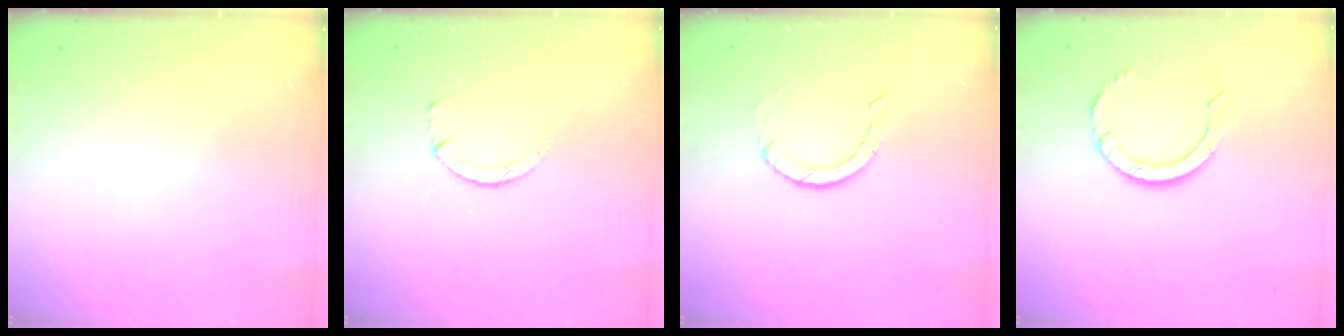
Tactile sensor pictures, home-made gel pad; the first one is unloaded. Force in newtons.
{"total": 1.4, "press": 1.4, "slide": 0.2}
{"total": 0.9, "press": 0.9, "slide": 0.1}
{"total": 7.2, "press": 7.2, "slide": 0.5}